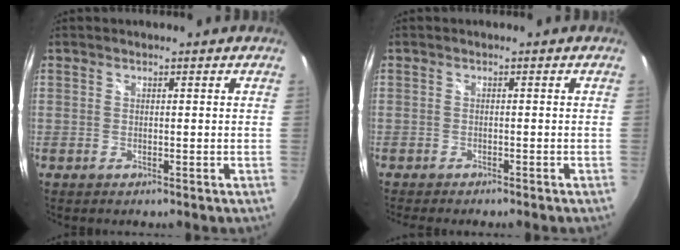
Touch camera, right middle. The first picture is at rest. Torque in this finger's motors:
{"motor_torque": [1.07, -1.07, 0.26, 0.08]}